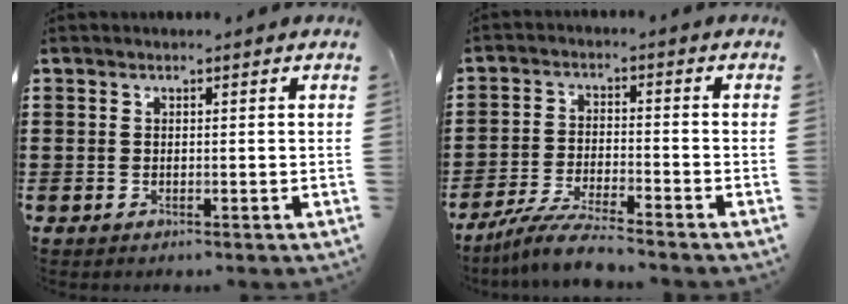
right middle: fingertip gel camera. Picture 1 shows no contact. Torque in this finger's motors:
{"motor_torque": [1.98, -0.16, 0.14, 0.07]}